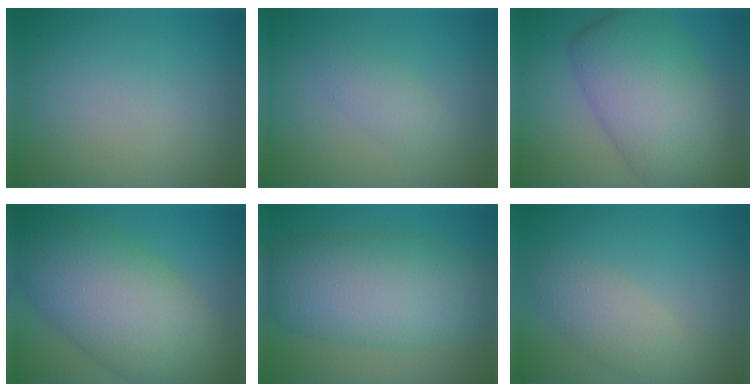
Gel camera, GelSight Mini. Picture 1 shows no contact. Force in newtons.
{"total": 1.7, "press": 1.7, "slide": 0.1}
{"total": 10.5, "press": 10.4, "slide": 0.7}
{"total": 11.4, "press": 11.4, "slide": 0.5}
{"total": 9.8, "press": 9.8, "slide": 0.1}
{"total": 2.9, "press": 2.9, "slide": 0.3}